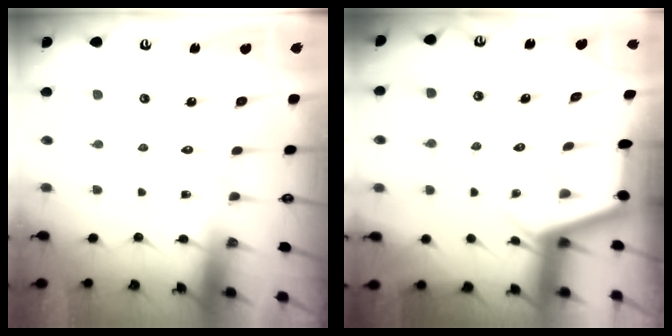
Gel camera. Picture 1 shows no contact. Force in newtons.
{"total": 2.9, "press": 2.9, "slide": 0.3}